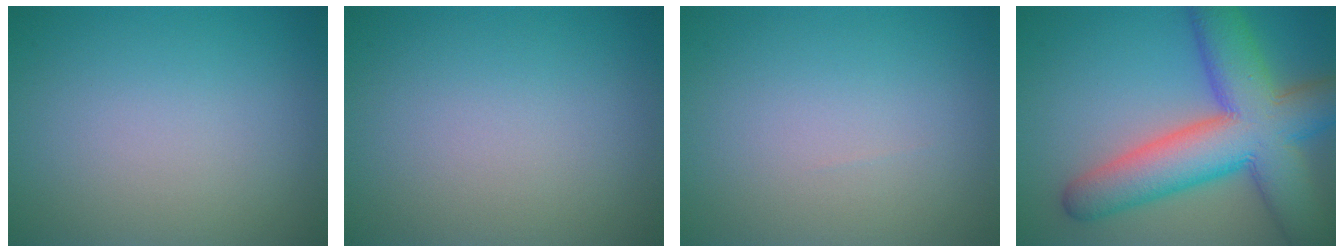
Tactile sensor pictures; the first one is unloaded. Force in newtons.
{"total": 0.0}
{"total": 0.0}
{"total": 11.9, "press": 11.9, "slide": 0.6}